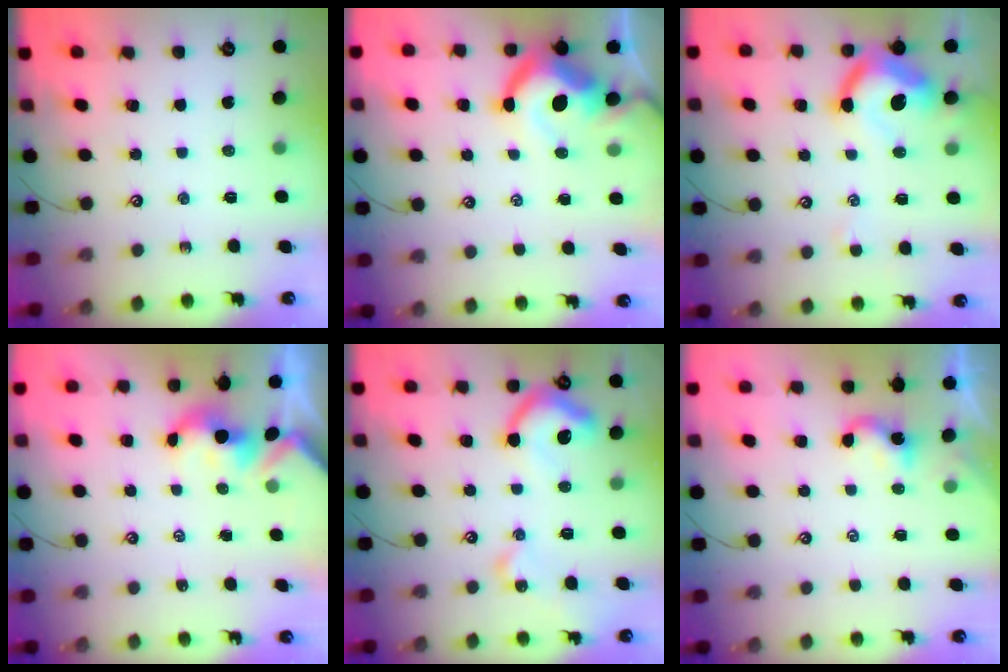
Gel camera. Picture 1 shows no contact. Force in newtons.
{"total": 11.9, "press": 11.7, "slide": 2.0}
{"total": 8.6, "press": 8.5, "slide": 1.5}
{"total": 1.9, "press": 1.9, "slide": 0.2}
{"total": 12.6, "press": 12.5, "slide": 1.4}
{"total": 2.8, "press": 2.7, "slide": 0.3}